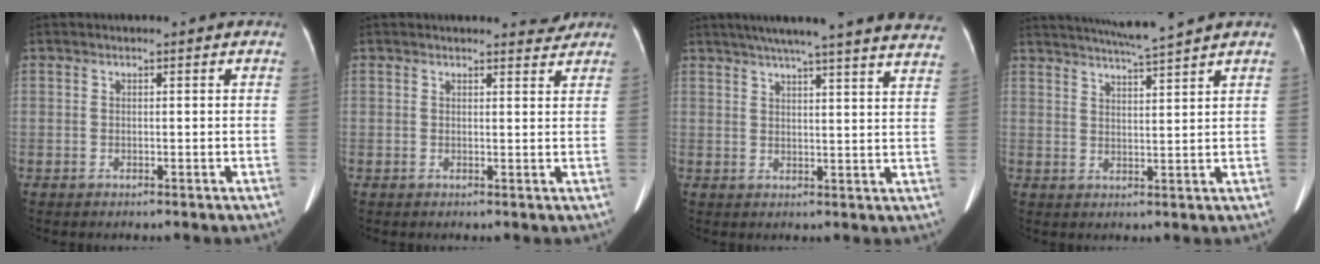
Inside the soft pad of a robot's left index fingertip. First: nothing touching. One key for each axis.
{"total": 2.3, "fx": 2.2, "fy": 0.3, "fz": 0.0, "tx": -0.004, "ty": -0.008, "tz": 0.021}
{"total": 26.6, "fx": 23.6, "fy": 0.6, "fz": 12.3, "tx": -0.192, "ty": -0.027, "tz": 0.283}
{"total": 8.1, "fx": 7.3, "fy": -1.6, "fz": 3.2, "tx": -0.056, "ty": 0.002, "tz": 0.115}